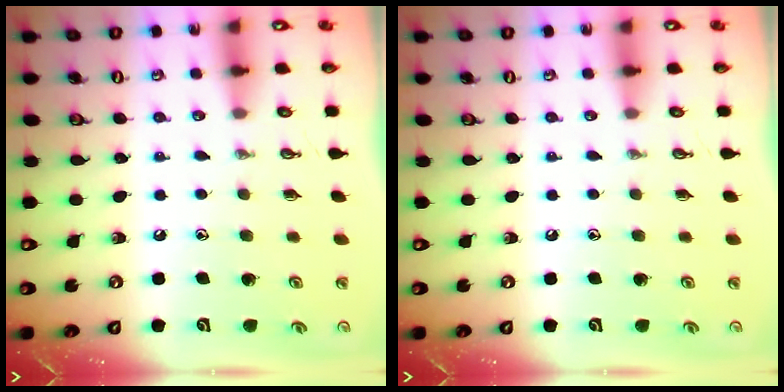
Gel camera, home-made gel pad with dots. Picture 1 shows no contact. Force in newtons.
{"total": 0.0}